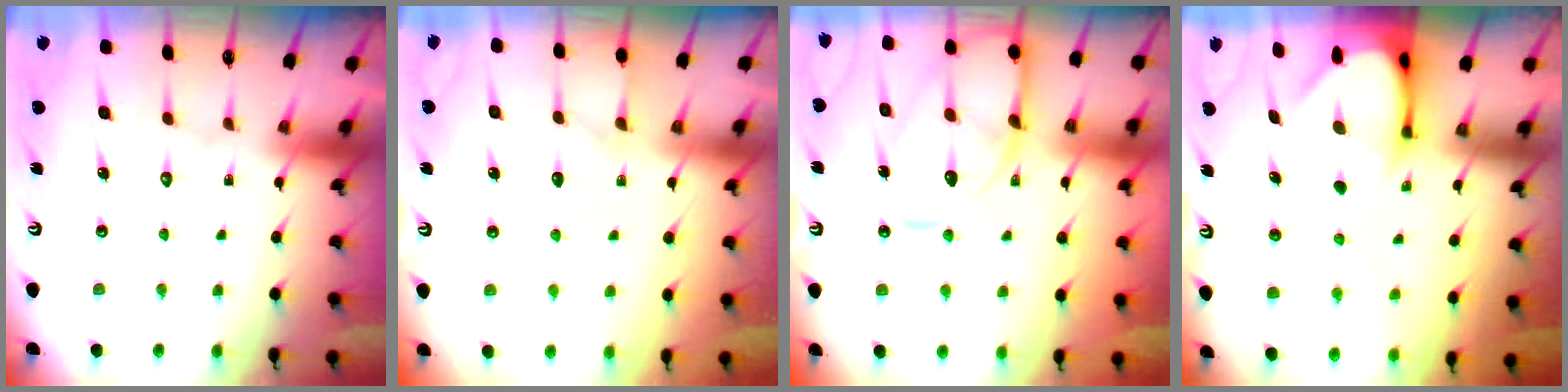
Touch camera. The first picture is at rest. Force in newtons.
{"total": 7.7, "press": 7.6, "slide": 0.8}
{"total": 13.7, "press": 13.6, "slide": 1.4}
{"total": 3.3, "press": 3.3, "slide": 0.3}